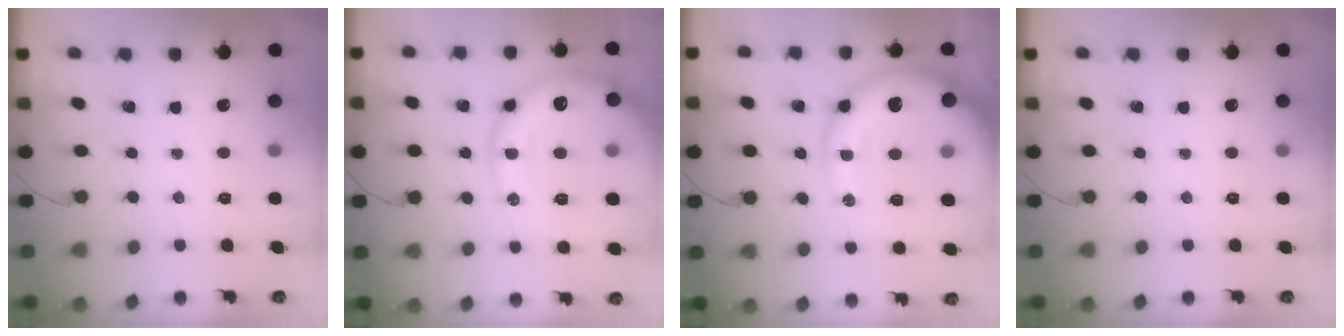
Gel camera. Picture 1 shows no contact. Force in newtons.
{"total": 16.5, "press": 16.3, "slide": 2.4}
{"total": 19.2, "press": 18.7, "slide": 4.1}
{"total": 0.0}